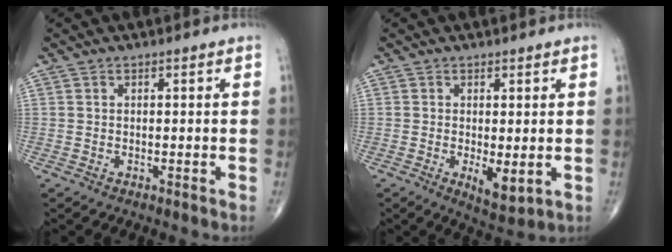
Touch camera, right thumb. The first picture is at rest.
{"total": 5.0, "force": [-0.8, 2.0, 4.5], "torque": [-0.069, -0.017, -0.007]}